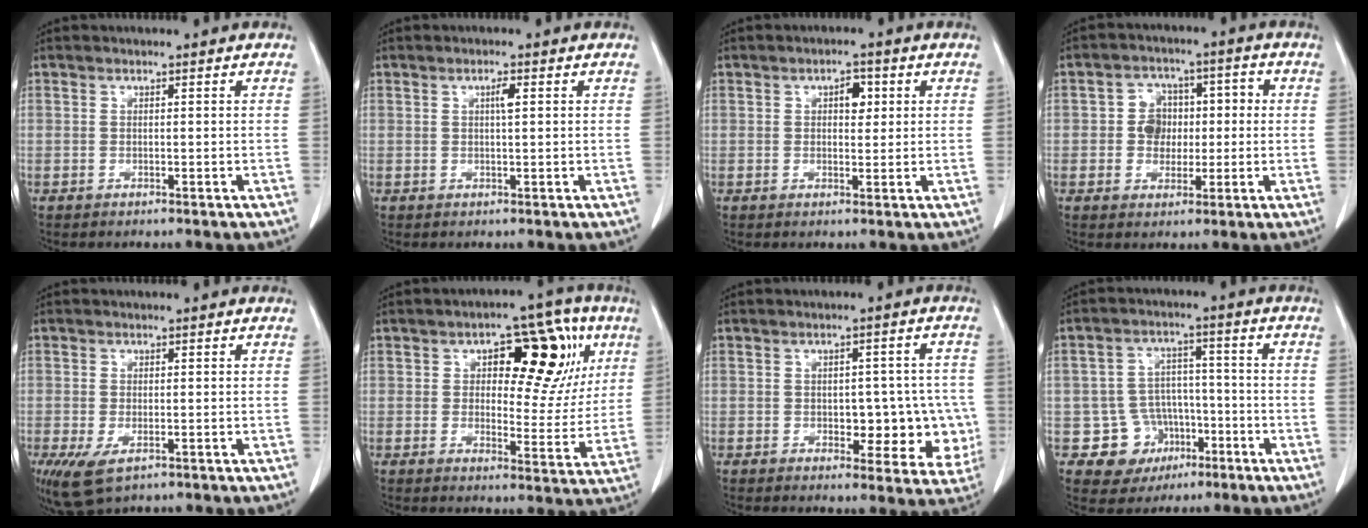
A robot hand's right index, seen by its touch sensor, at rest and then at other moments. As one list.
[{"total": 2.0, "force": [0.7, 0.3, 1.8], "torque": [-0.034, 0.000, 0.012]}, {"total": 3.4, "force": [1.2, 1.9, 2.6], "torque": [-0.040, 0.006, 0.018]}, {"total": 6.5, "force": [-0.1, 5.7, 3.1], "torque": [-0.047, 0.032, 0.003]}, {"total": 6.6, "force": [-2.7, 3.4, 4.9], "torque": [-0.097, -0.019, -0.038]}, {"total": 15.2, "force": [5.5, 7.3, 12.2], "torque": [-0.145, 0.029, 0.077]}, {"total": 9.3, "force": [-1.1, 5.5, 7.4], "torque": [-0.069, 0.021, -0.001]}, {"total": 8.6, "force": [-3.2, 7.9, 1.4], "torque": [-0.015, 0.022, -0.037]}]